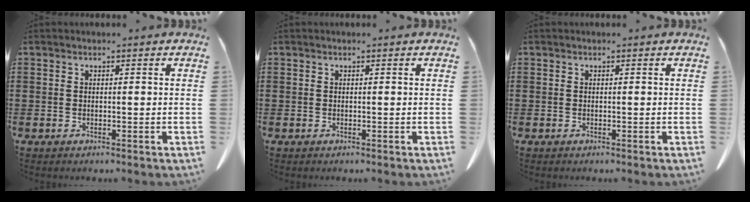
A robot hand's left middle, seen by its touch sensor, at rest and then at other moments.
{"total": 0.0}
{"total": 0.0}